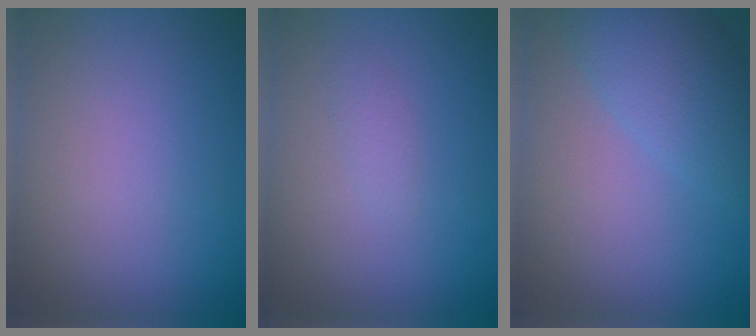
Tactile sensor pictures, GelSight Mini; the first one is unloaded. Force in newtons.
{"total": 0.8, "press": 0.8, "slide": 0.1}
{"total": 4.4, "press": 4.4, "slide": 0.3}